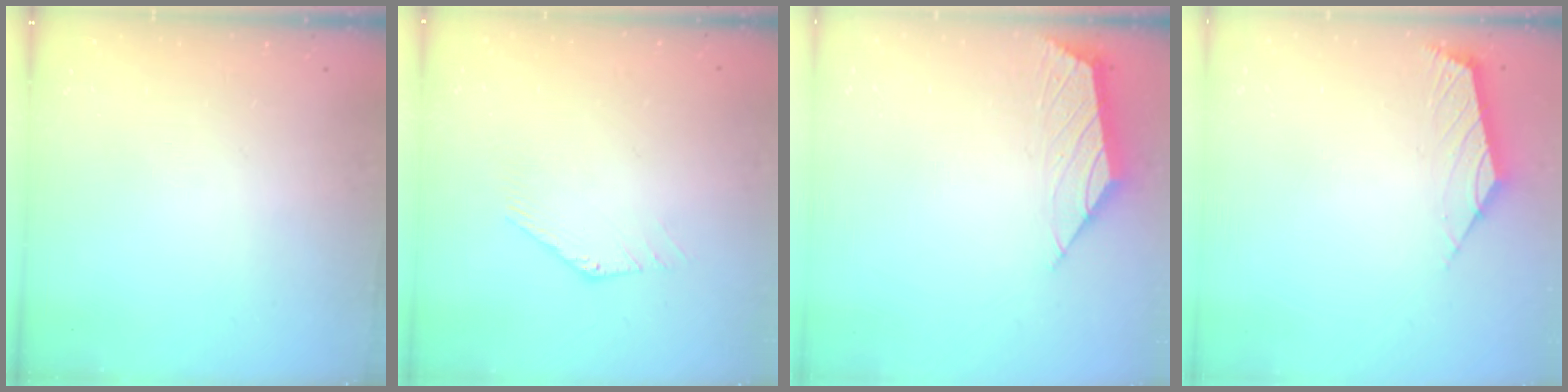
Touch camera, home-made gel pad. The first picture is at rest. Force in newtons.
{"total": 1.0, "press": 1.0, "slide": 0.1}
{"total": 2.0, "press": 2.0, "slide": 0.5}
{"total": 2.7, "press": 2.6, "slide": 0.6}